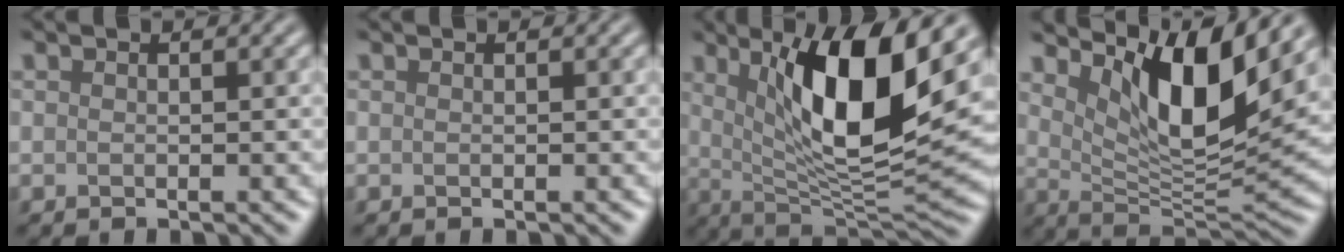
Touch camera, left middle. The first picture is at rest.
{"total": 0.0}
{"total": 11.0, "force": [3.5, 3.0, 10.0], "torque": [-0.152, -0.017, 0.065]}
{"total": 9.0, "force": [4.4, 2.7, 7.5], "torque": [-0.124, -0.020, 0.080]}